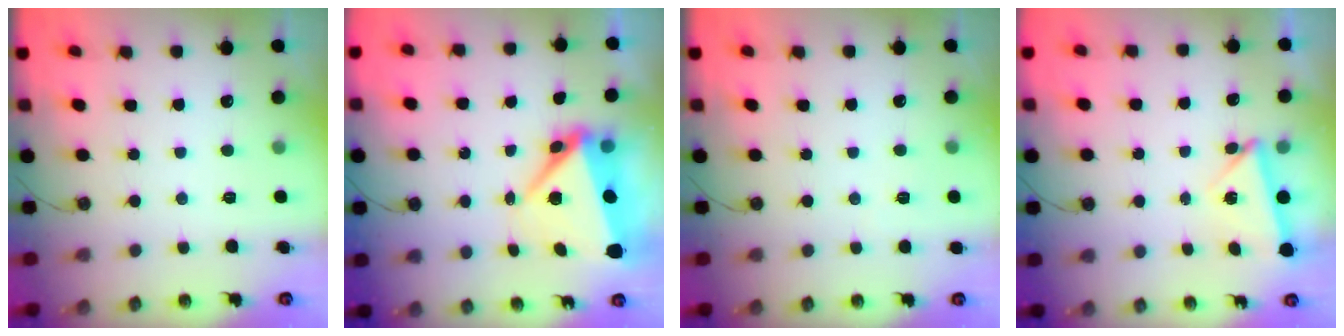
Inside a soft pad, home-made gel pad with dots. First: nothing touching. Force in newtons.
{"total": 8.6, "press": 8.4, "slide": 1.9}
{"total": 1.4, "press": 1.4, "slide": 0.5}
{"total": 4.7, "press": 4.6, "slide": 0.9}